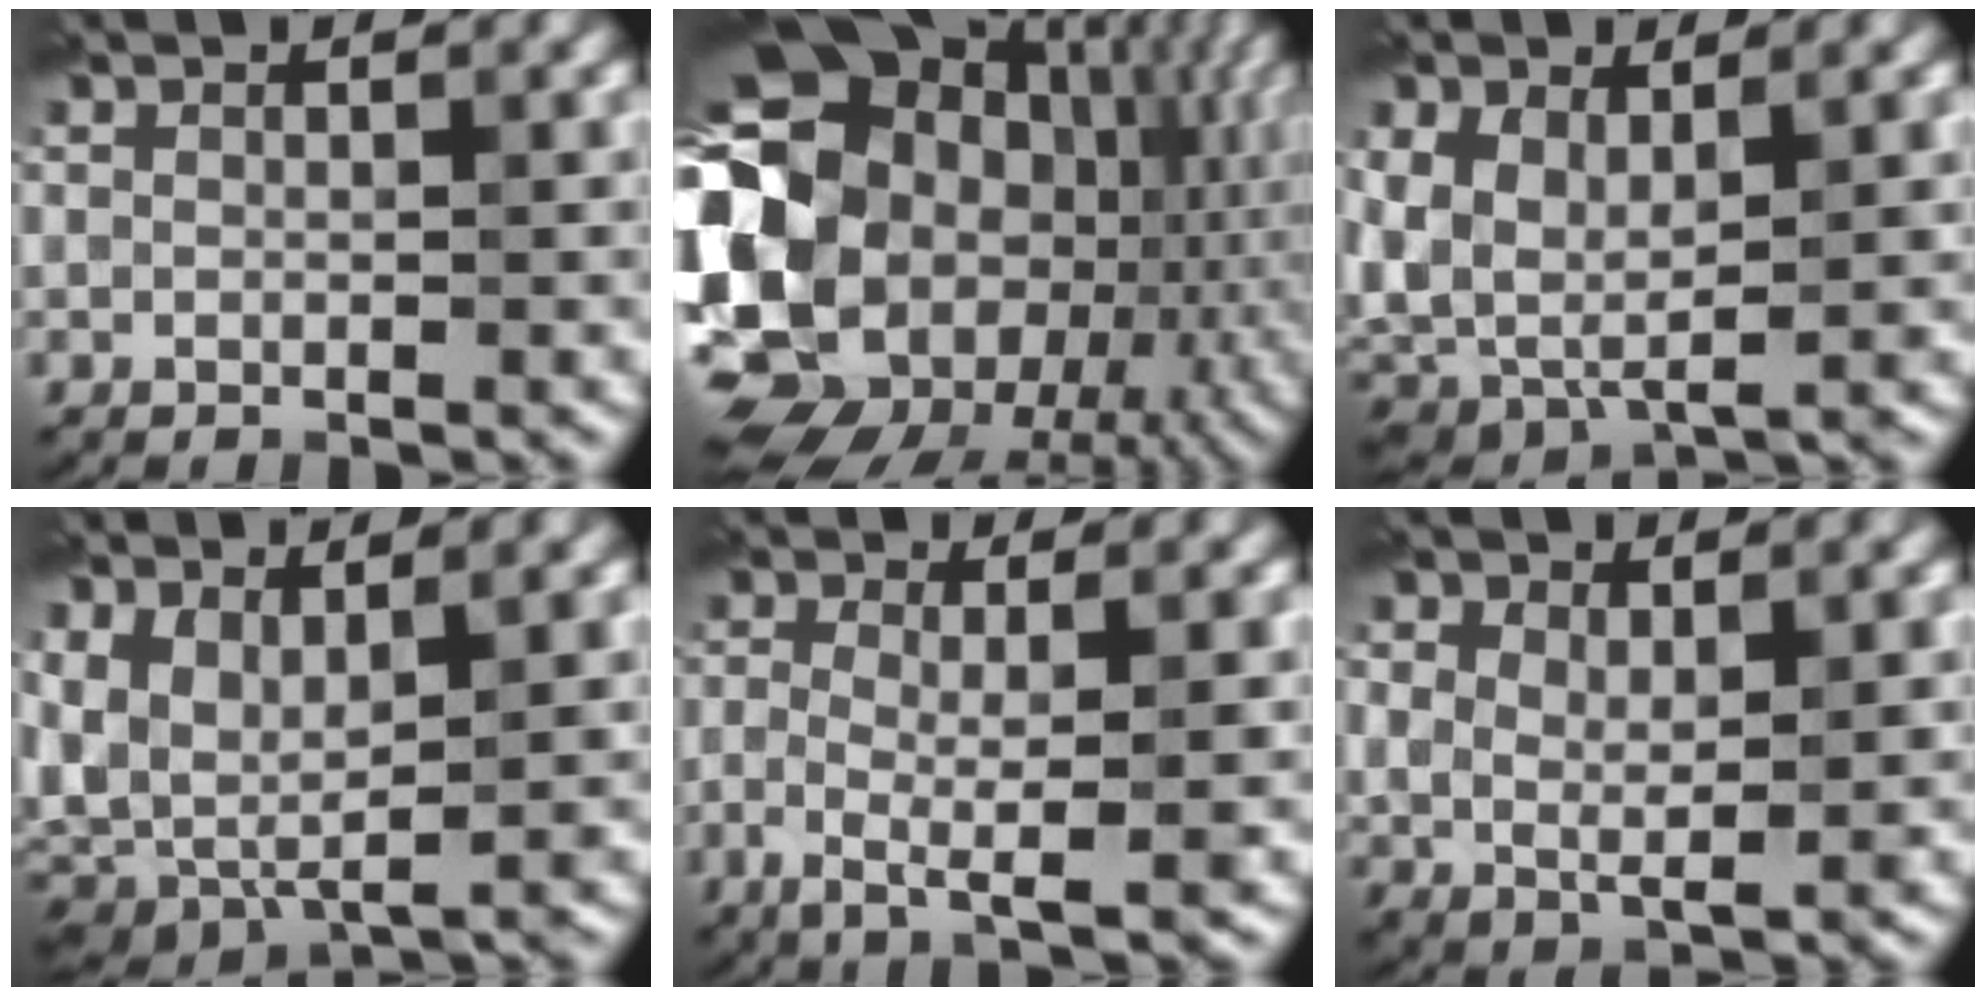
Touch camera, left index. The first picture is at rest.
{"total": 22.1, "force": [-0.8, 17.8, 13.1], "torque": [-0.249, 0.001, -0.041]}
{"total": 5.9, "force": [0.9, 3.5, 4.6], "torque": [-0.106, 0.001, 0.019]}
{"total": 5.8, "force": [0.7, 2.9, 5.0], "torque": [-0.115, 0.002, 0.016]}
{"total": 4.9, "force": [-1.0, 1.1, 4.7], "torque": [-0.091, -0.002, -0.017]}
{"total": 4.4, "force": [0.8, 2.6, 3.5], "torque": [-0.068, -0.001, 0.022]}